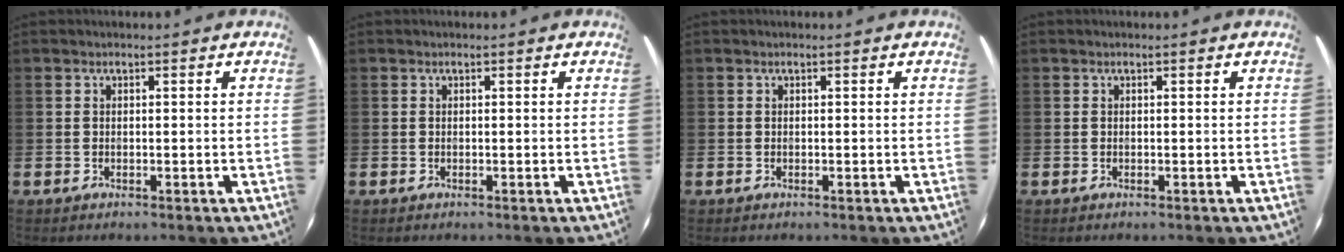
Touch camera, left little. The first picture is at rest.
{"total": 0.0}
{"total": 0.0}
{"total": 0.0}